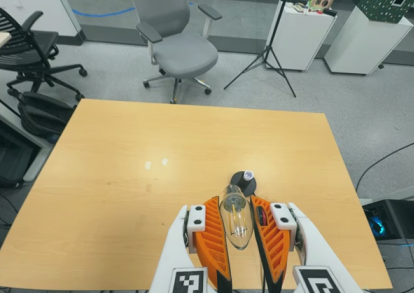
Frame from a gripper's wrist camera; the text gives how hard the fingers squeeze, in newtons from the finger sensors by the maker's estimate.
{"total": 13.0, "left": 14.0, "right": 11.9}